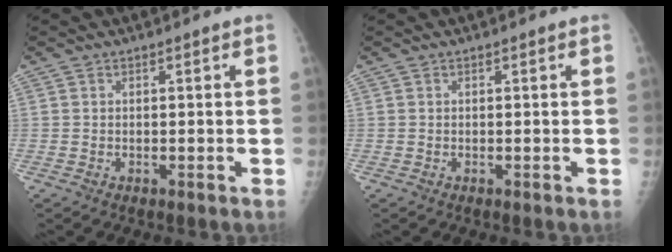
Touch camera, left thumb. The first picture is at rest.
{"total": 0.0}